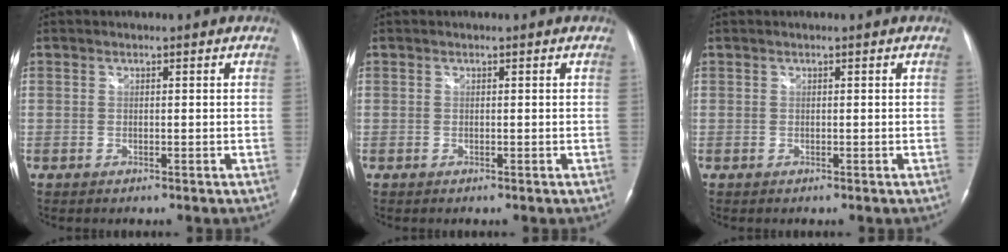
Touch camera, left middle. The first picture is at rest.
{"total": 0.0}
{"total": 0.0}